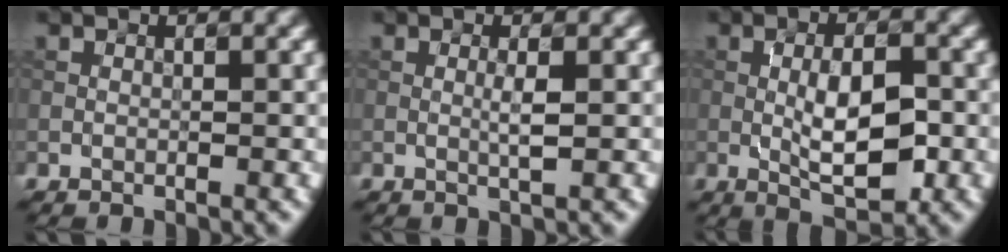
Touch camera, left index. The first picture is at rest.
{"total": 1.5, "force": [0.1, 0.1, 1.4], "torque": [-0.029, 0.002, 0.000]}
{"total": 5.8, "force": [-0.7, 2.1, 5.3], "torque": [-0.092, 0.000, -0.011]}